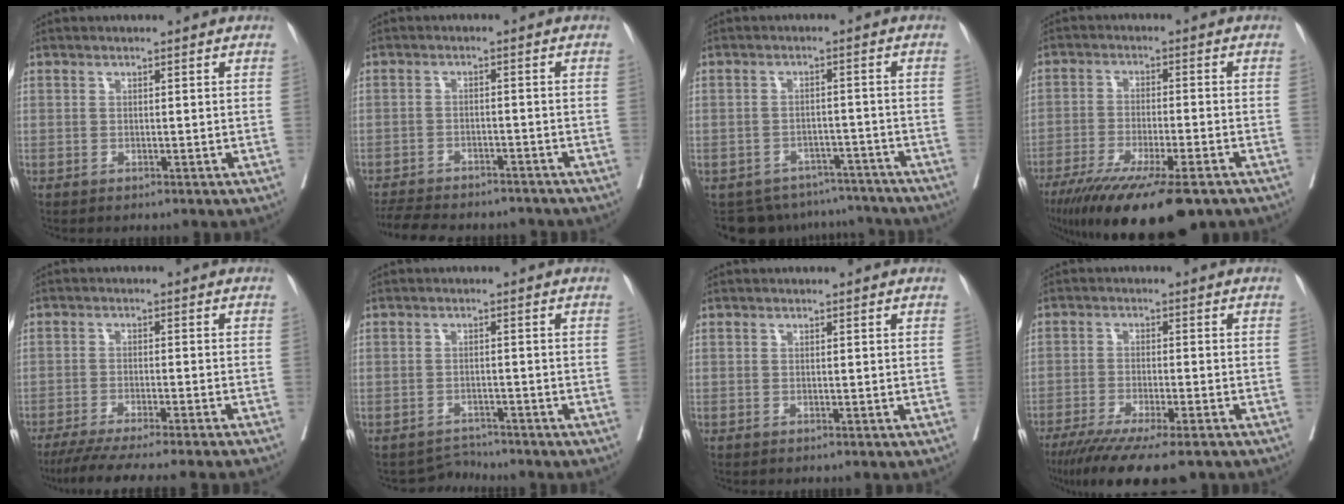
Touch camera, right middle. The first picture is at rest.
{"total": 13.0, "force": [-11.7, 3.4, 4.7], "torque": [-0.098, -0.003, -0.160]}
{"total": 11.2, "force": [-10.1, 4.7, 0.9], "torque": [-0.009, 0.019, -0.122]}
{"total": 17.5, "force": [-12.7, 2.4, 11.7], "torque": [-0.175, -0.044, -0.203]}
{"total": 14.0, "force": [-12.0, -1.2, 7.0], "torque": [-0.083, -0.042, -0.180]}
{"total": 2.5, "force": [-2.2, -0.1, -1.3], "torque": [0.024, -0.002, -0.034]}
{"total": 0.0}
{"total": 13.6, "force": [-10.4, 1.6, 8.6], "torque": [-0.128, -0.032, -0.164]}